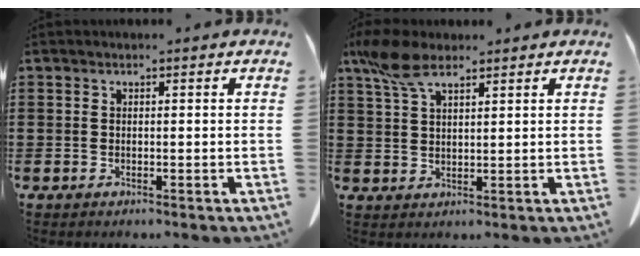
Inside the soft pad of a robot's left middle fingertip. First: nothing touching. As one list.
[{"total": 6.9, "force": [4.6, 2.5, 4.6], "torque": [-0.109, -0.004, 0.084]}]